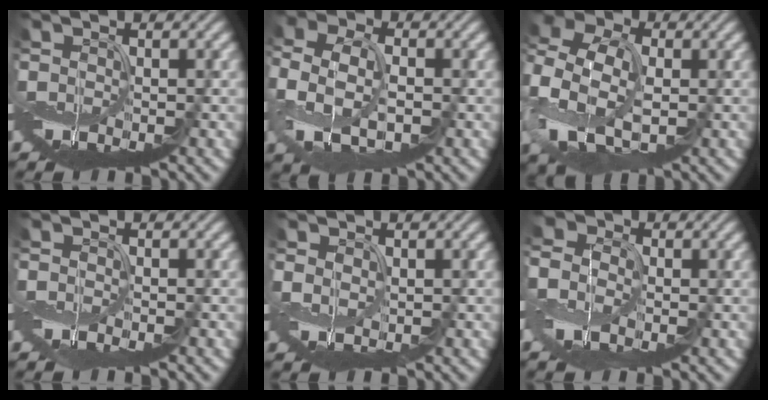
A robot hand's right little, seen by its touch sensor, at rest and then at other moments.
{"total": 6.6, "force": [-1.1, 4.5, 4.6], "torque": [-0.124, -0.001, -0.026]}
{"total": 9.5, "force": [-0.7, 6.9, 6.5], "torque": [-0.173, -0.003, -0.022]}
{"total": 0.8, "force": [-0.7, -0.2, 0.3], "torque": [-0.009, 0.000, -0.017]}
{"total": 0.8, "force": [0.4, 0.6, 0.3], "torque": [-0.013, 0.003, 0.012]}
{"total": 4.7, "force": [-0.6, 3.7, 2.9], "torque": [-0.087, 0.005, -0.012]}